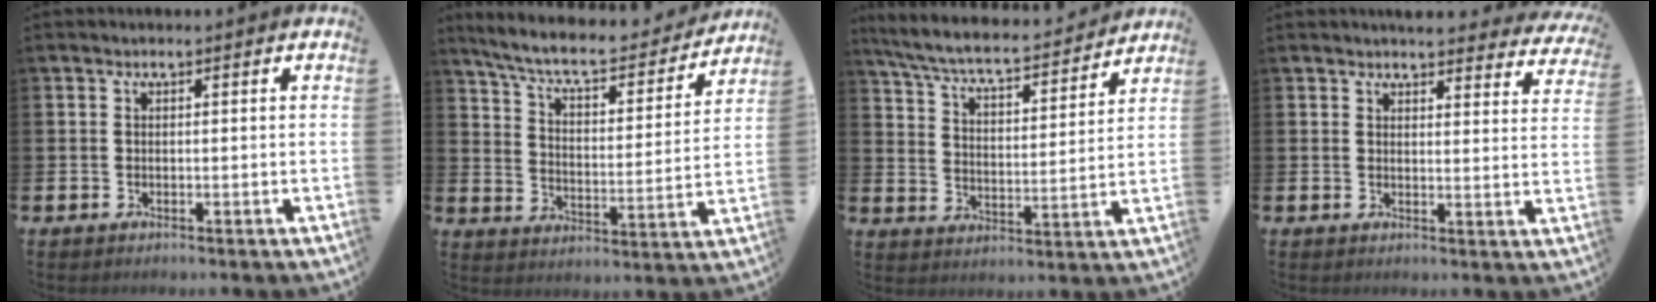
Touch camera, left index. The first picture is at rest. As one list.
[{"total": 8.2, "force": [7.4, 1.6, 3.1], "torque": [-0.093, -0.050, 0.124]}, {"total": 6.7, "force": [6.2, 0.9, 2.4], "torque": [-0.073, -0.050, 0.101]}, {"total": 3.9, "force": [3.8, 0.5, 0.2], "torque": [0.001, -0.027, 0.067]}]